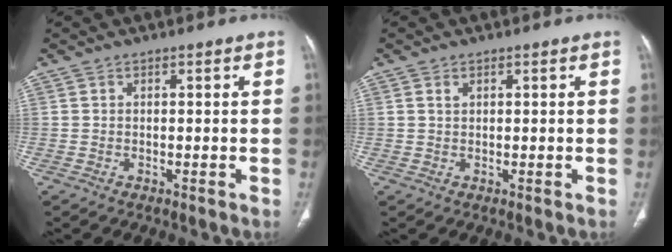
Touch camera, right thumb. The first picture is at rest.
{"total": 1.1, "force": [0.5, 0.7, 0.6], "torque": [-0.012, 0.001, 0.011]}